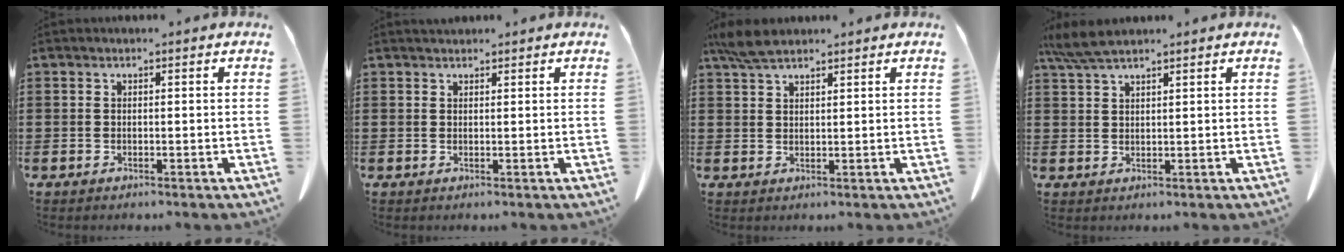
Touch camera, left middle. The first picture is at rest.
{"total": 1.2, "force": [1.1, 0.3, 0.4], "torque": [-0.008, 0.002, 0.021]}
{"total": 4.5, "force": [3.5, 1.2, 2.6], "torque": [-0.060, 0.002, 0.066]}
{"total": 4.6, "force": [3.7, 0.5, 2.8], "torque": [-0.062, -0.001, 0.069]}